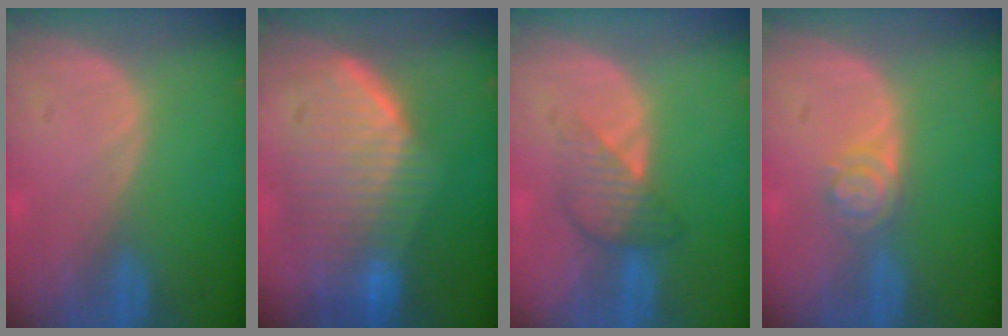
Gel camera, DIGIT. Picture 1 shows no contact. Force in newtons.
{"total": 9.9, "press": 8.9, "slide": 4.2}
{"total": 4.1, "press": 4.1, "slide": 0.0}
{"total": 3.9, "press": 3.5, "slide": 1.8}